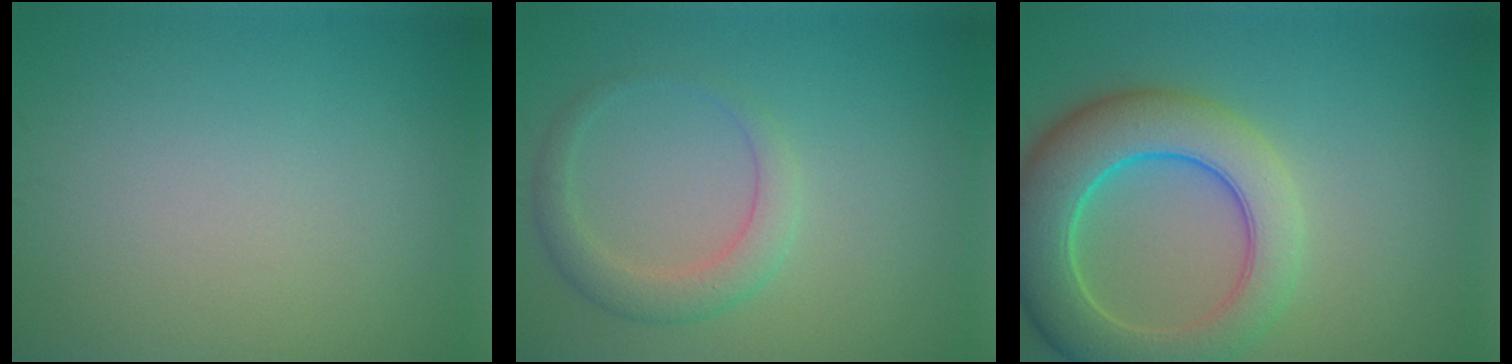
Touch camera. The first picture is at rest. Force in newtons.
{"total": 2.8, "press": 2.8, "slide": 0.3}
{"total": 8.9, "press": 8.8, "slide": 0.7}